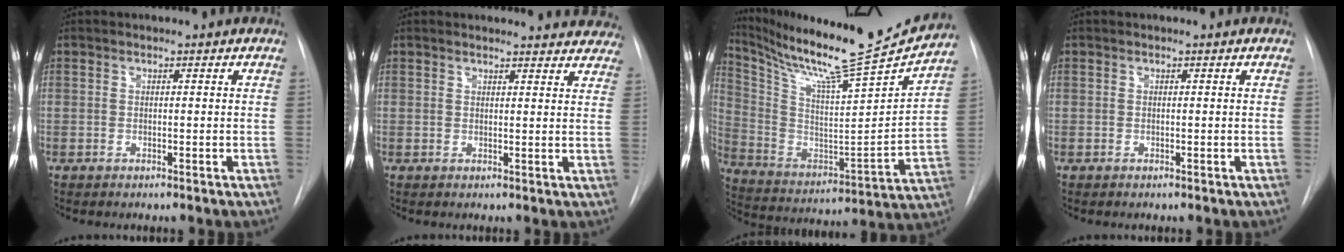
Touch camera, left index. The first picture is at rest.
{"total": 13.2, "force": [12.7, 3.0, 2.2], "torque": [0.002, -0.034, 0.114]}
{"total": 22.4, "force": [20.3, -0.4, 9.6], "torque": [-0.186, -0.077, 0.319]}
{"total": 0.0}